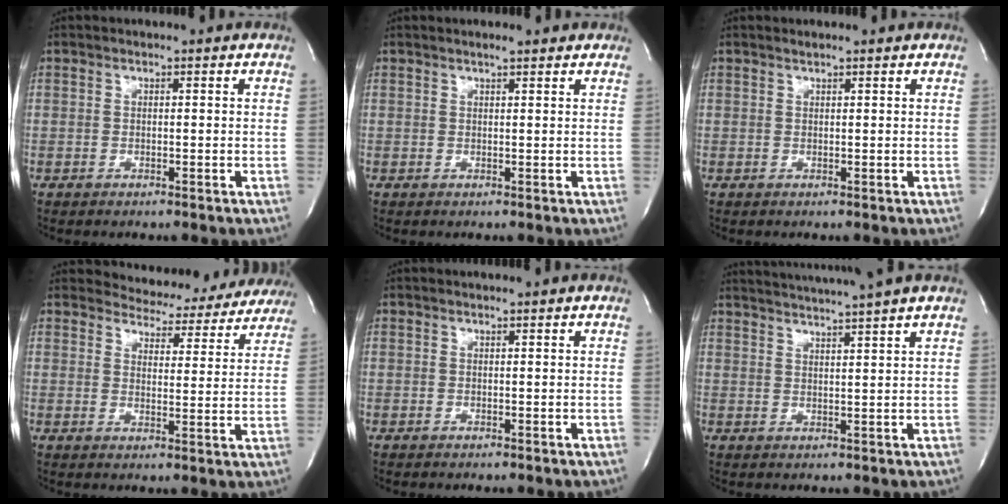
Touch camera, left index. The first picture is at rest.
{"total": 2.0, "force": [1.7, 0.4, 1.1], "torque": [-0.018, 0.010, 0.023]}
{"total": 1.0, "force": [0.9, 0.1, 0.4], "torque": [-0.009, 0.010, 0.016]}
{"total": 14.0, "force": [13.2, 4.2, 1.4], "torque": [0.009, -0.021, 0.141]}
{"total": 0.6, "force": [0.5, -0.1, 0.2], "torque": [-0.002, 0.000, 0.012]}
{"total": 10.1, "force": [9.1, -2.1, 4.0], "torque": [-0.068, -0.003, 0.124]}